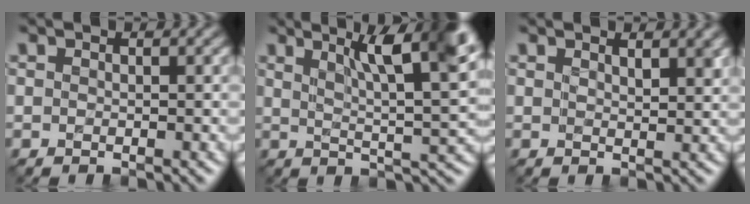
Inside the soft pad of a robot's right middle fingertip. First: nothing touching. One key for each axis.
{"total": 8.7, "fx": 4.0, "fy": 1.9, "fz": 7.5, "tx": -0.099, "ty": 0.012, "tz": 0.065}
{"total": 1.9, "fx": 1.3, "fy": 0.5, "fz": 1.3, "tx": -0.015, "ty": -0.003, "tz": 0.024}